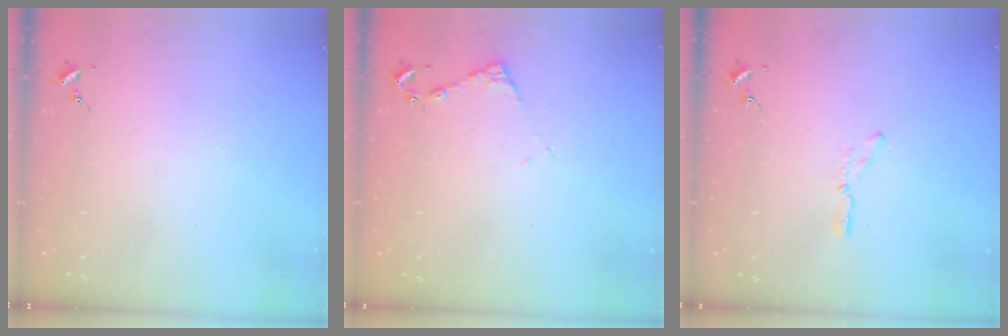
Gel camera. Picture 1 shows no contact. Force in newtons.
{"total": 6.2, "press": 6.2, "slide": 0.8}
{"total": 5.2, "press": 5.1, "slide": 0.3}